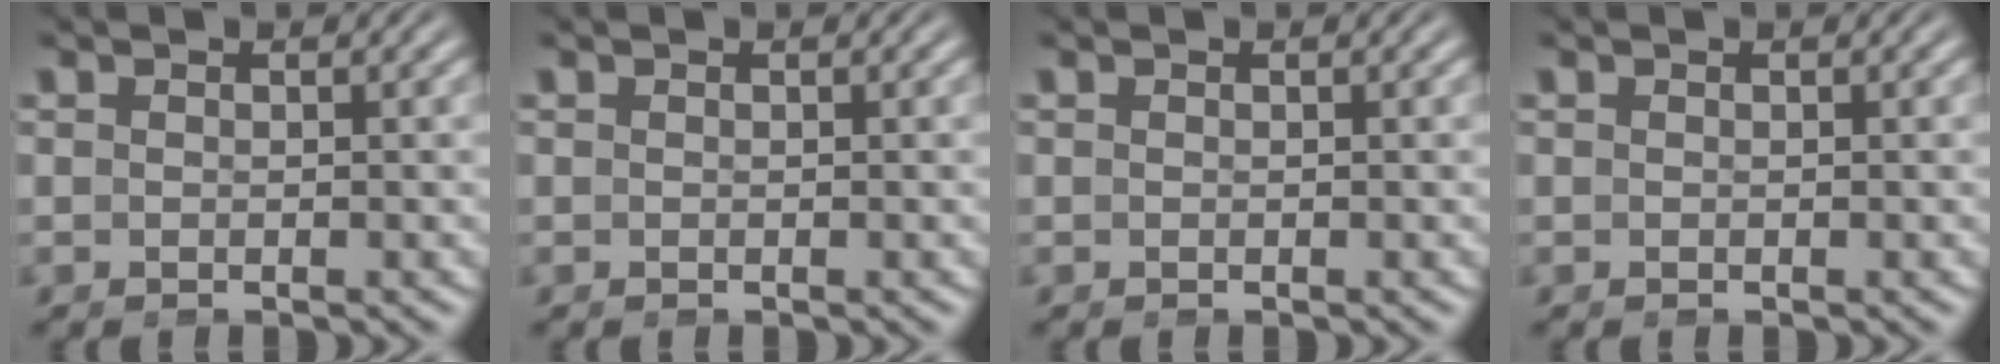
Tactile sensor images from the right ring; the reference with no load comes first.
{"total": 0.0}
{"total": 0.0}
{"total": 0.0}